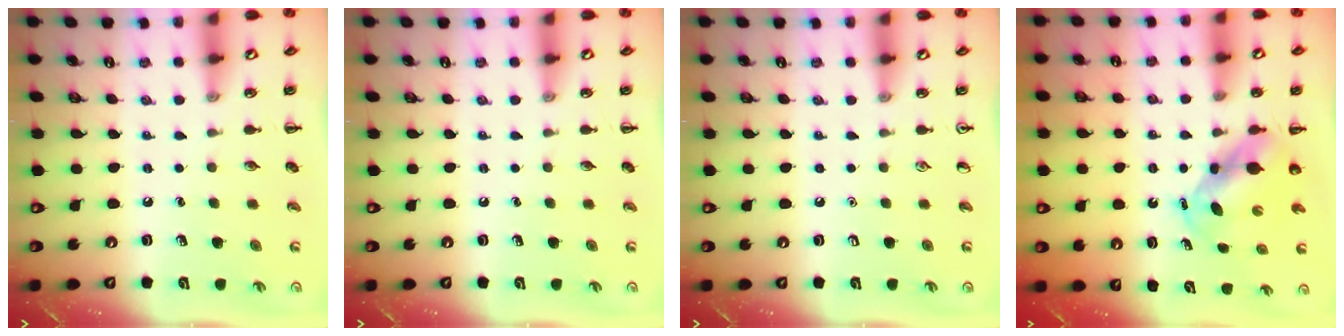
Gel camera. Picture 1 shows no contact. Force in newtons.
{"total": 0.0}
{"total": 0.0}
{"total": 5.3, "press": 5.2, "slide": 1.1}